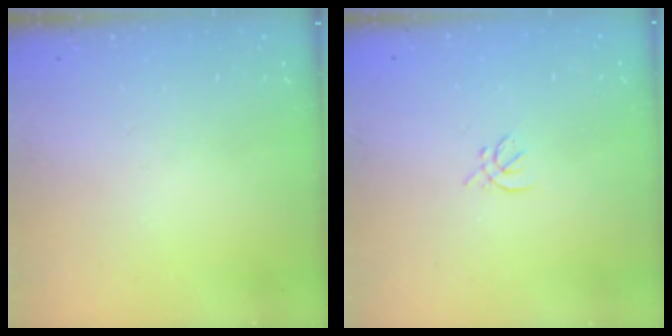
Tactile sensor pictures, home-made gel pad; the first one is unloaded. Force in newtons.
{"total": 2.1, "press": 2.0, "slide": 0.7}